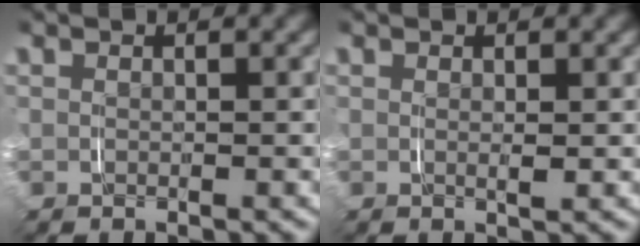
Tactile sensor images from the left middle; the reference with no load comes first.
{"total": 0.7, "force": [0.3, -0.1, 0.6], "torque": [-0.010, -0.006, 0.007]}